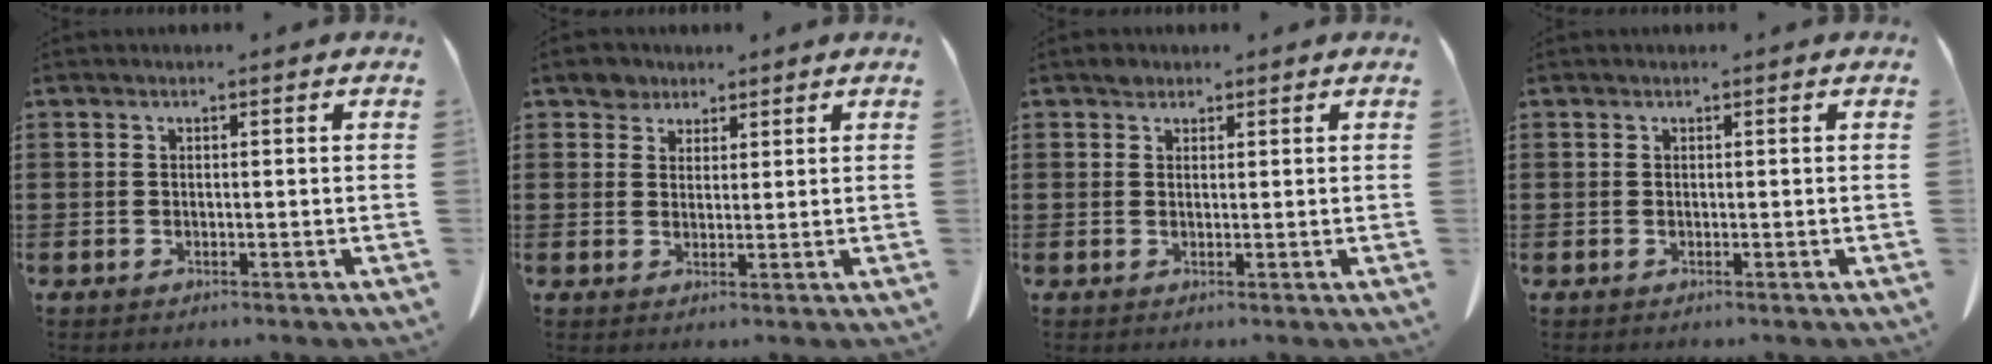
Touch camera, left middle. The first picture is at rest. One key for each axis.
{"total": 3.2, "fx": 2.5, "fy": 2.0, "fz": 0.4, "tx": -0.011, "ty": 0.007, "tz": 0.045}
{"total": 1.5, "fx": 1.1, "fy": 0.9, "fz": 0.3, "tx": -0.010, "ty": 0.003, "tz": 0.021}
{"total": 0.0}